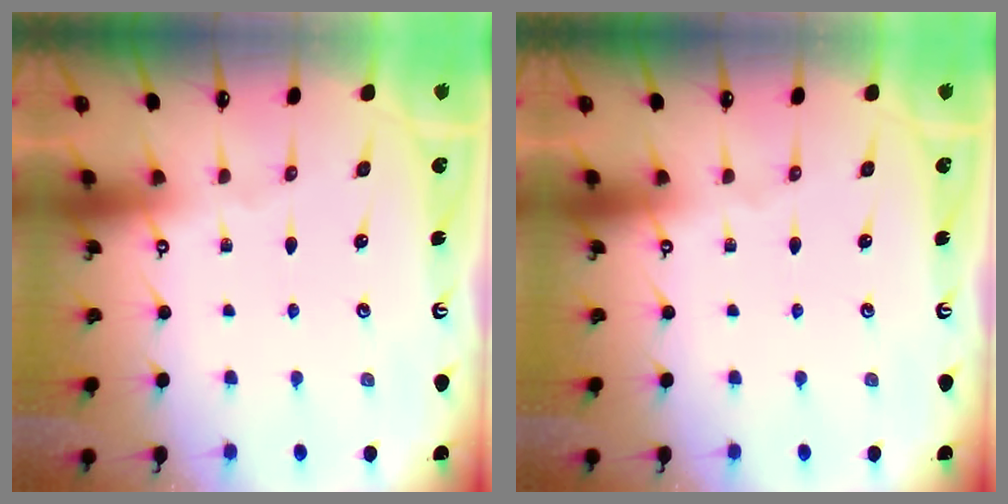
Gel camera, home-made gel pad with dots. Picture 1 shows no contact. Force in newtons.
{"total": 0.0}